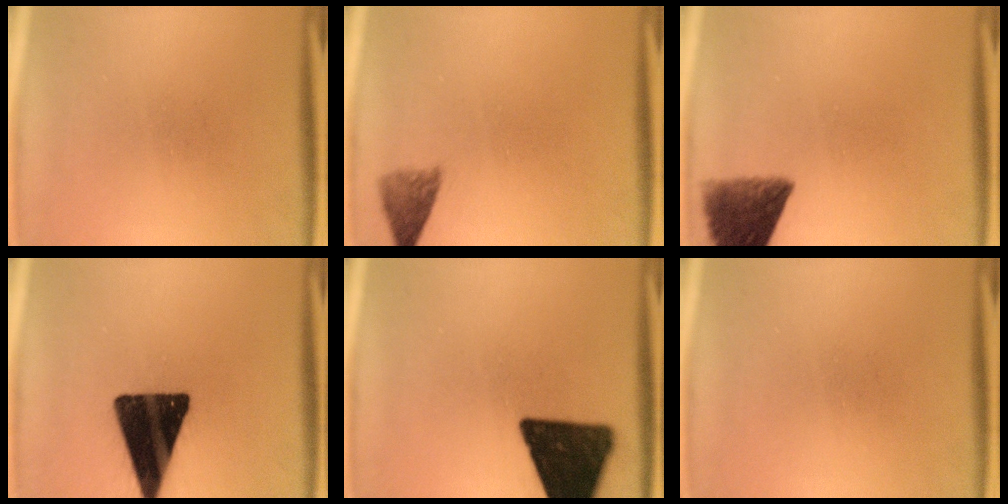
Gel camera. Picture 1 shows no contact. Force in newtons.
{"total": 2.8}
{"total": 8.8}
{"total": 18.4}
{"total": 18.4}
{"total": 0.0}